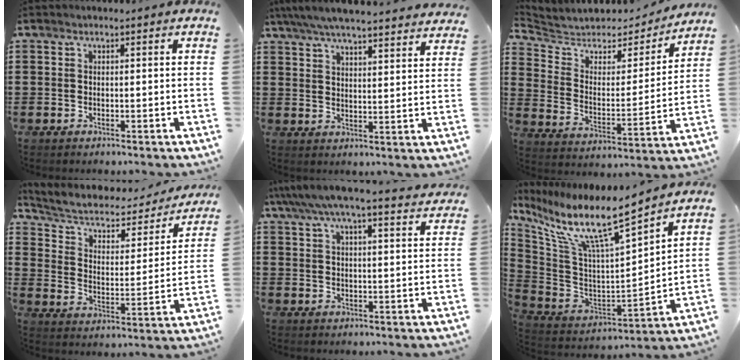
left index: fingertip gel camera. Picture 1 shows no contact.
{"total": 5.8, "force": [5.5, 0.0, 2.0], "torque": [-0.059, -0.027, 0.097]}
{"total": 5.1, "force": [4.6, 2.0, 0.9], "torque": [-0.050, -0.033, 0.073]}
{"total": 5.0, "force": [3.2, 2.7, 2.7], "torque": [-0.070, -0.018, 0.048]}
{"total": 5.9, "force": [5.2, 0.5, 2.8], "torque": [-0.071, -0.019, 0.090]}
{"total": 10.7, "force": [7.8, 1.0, 7.3], "torque": [-0.169, -0.061, 0.126]}